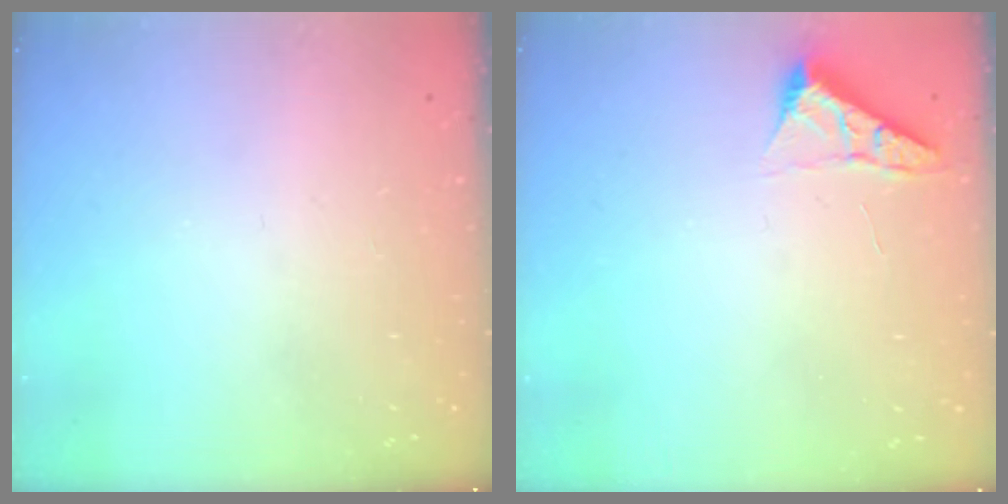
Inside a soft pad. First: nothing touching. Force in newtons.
{"total": 4.0, "press": 4.0, "slide": 0.5}